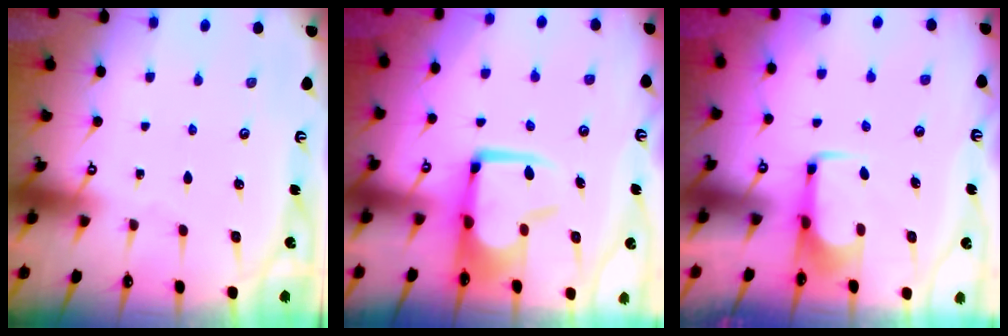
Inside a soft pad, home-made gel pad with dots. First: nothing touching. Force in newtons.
{"total": 4.9, "press": 4.7, "slide": 1.4}
{"total": 2.1, "press": 2.1, "slide": 0.4}